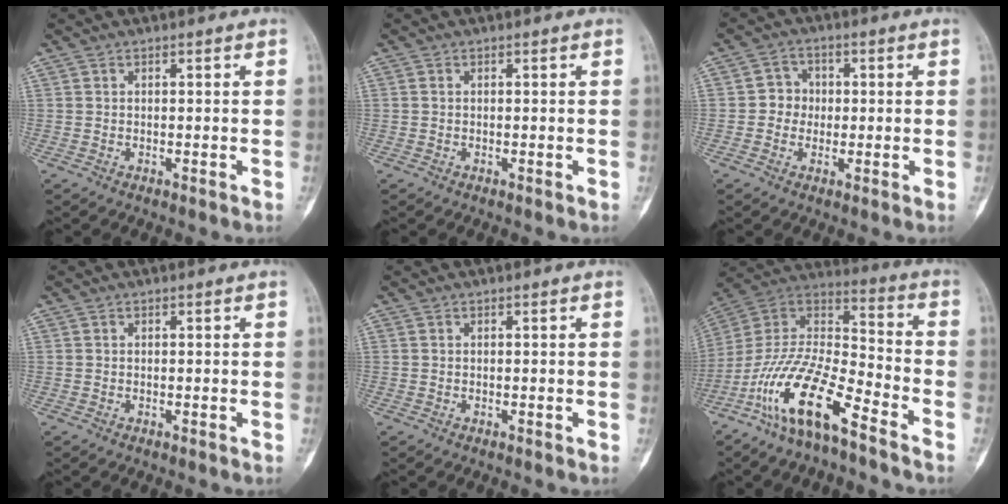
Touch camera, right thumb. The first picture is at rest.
{"total": 0.0}
{"total": 4.5, "force": [-0.1, 4.2, 1.6], "torque": [0.005, 0.011, -0.008]}
{"total": 0.0}
{"total": 0.0}
{"total": 18.0, "force": [-11.3, 5.2, 13.1], "torque": [-0.251, 0.072, -0.216]}